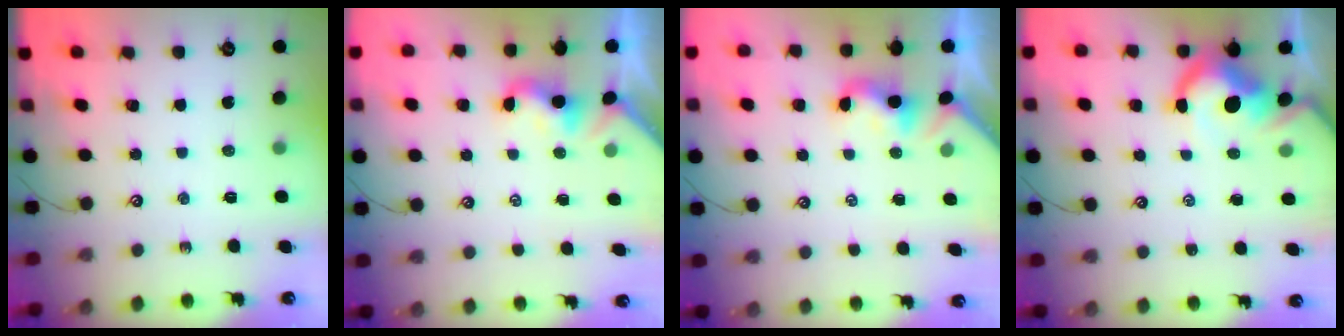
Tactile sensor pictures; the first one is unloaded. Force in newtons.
{"total": 2.0, "press": 1.9, "slide": 0.5}
{"total": 1.9, "press": 1.8, "slide": 0.5}
{"total": 9.2, "press": 9.1, "slide": 1.5}